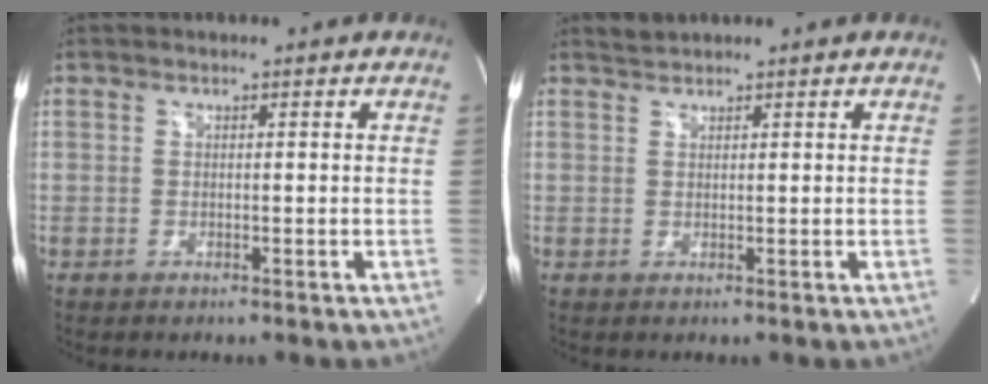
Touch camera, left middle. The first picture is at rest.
{"total": 1.1, "force": [1.0, -0.1, -0.2], "torque": [-0.004, 0.006, 0.025]}